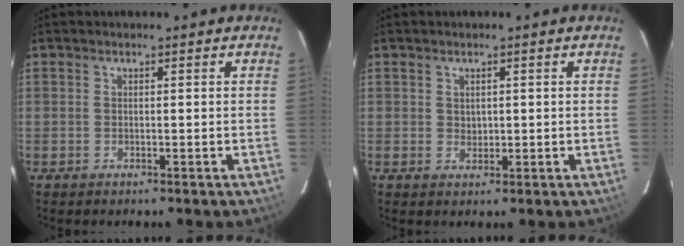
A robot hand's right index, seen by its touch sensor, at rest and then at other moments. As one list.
[{"total": 1.4, "force": [0.6, 1.3, 0.3], "torque": [-0.001, 0.001, 0.013]}]